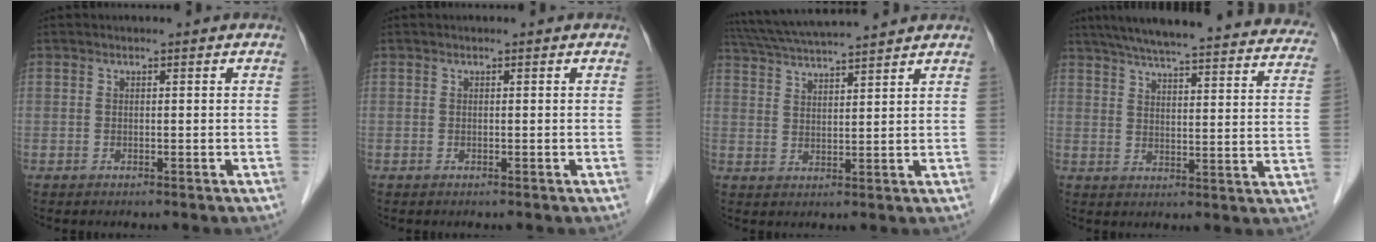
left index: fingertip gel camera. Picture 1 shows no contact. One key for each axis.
{"total": 0.0}
{"total": 12.4, "fx": 11.2, "fy": 0.0, "fz": 5.2, "tx": -0.101, "ty": 0.032, "tz": 0.179}
{"total": 32.5, "fx": 29.0, "fy": 4.1, "fz": 14.2, "tx": -0.213, "ty": -0.036, "tz": 0.347}